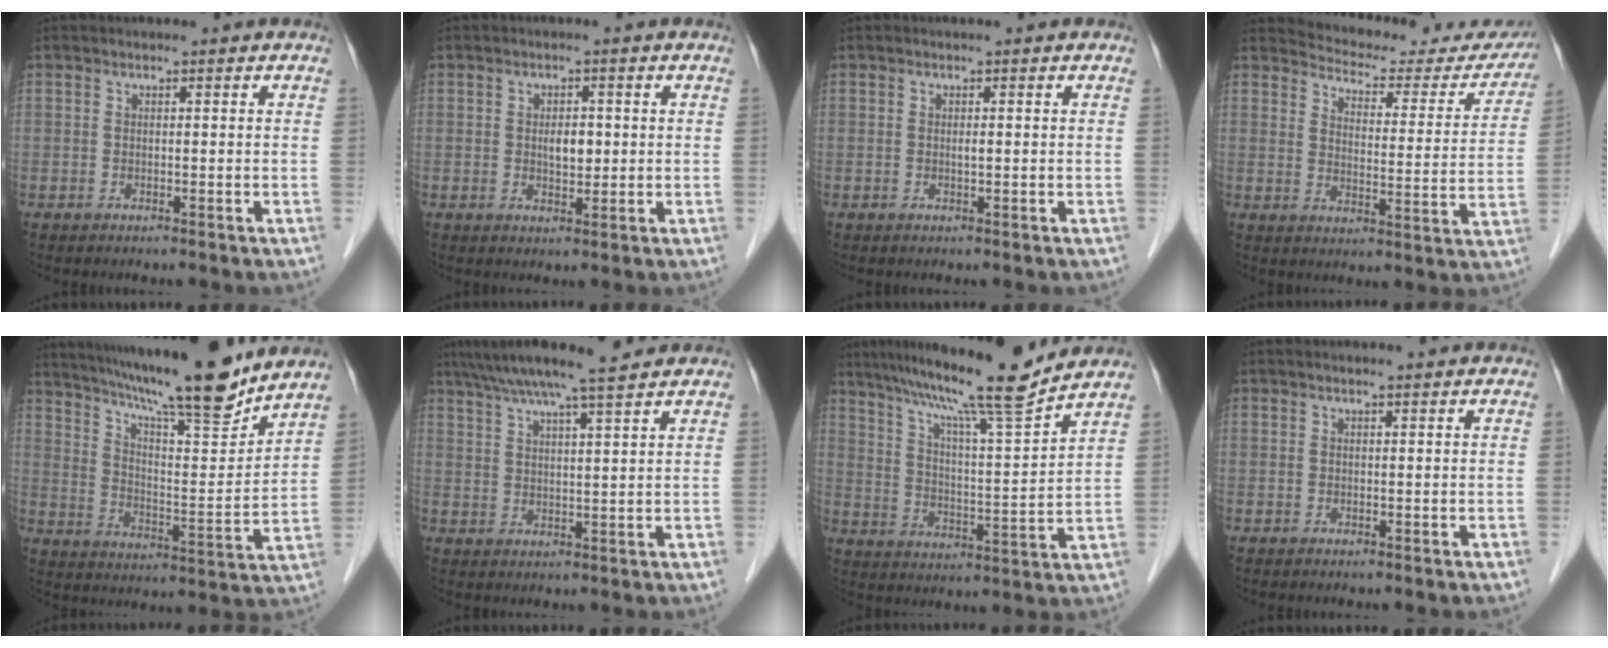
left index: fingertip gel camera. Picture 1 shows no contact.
{"total": 2.9, "force": [0.3, 1.5, 2.5], "torque": [-0.041, 0.000, 0.006]}
{"total": 0.6, "force": [0.1, 0.1, 0.5], "torque": [-0.014, -0.001, 0.001]}
{"total": 17.9, "force": [17.1, 4.3, 3.1], "torque": [-0.023, -0.041, 0.198]}
{"total": 20.1, "force": [17.0, 1.1, 10.6], "torque": [-0.174, 0.000, 0.264]}
{"total": 11.6, "force": [9.8, -0.1, 6.3], "torque": [-0.108, 0.026, 0.146]}
{"total": 15.1, "force": [12.7, -1.3, 7.9], "torque": [-0.136, 0.001, 0.203]}
{"total": 1.2, "force": [1.1, 0.0, 0.5], "torque": [-0.010, 0.009, 0.019]}